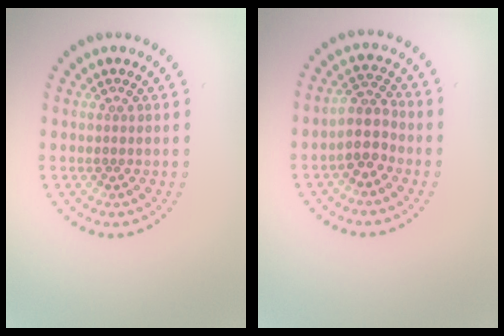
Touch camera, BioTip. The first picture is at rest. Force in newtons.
{"total": 2.8, "press": 2.5, "slide": 1.2}